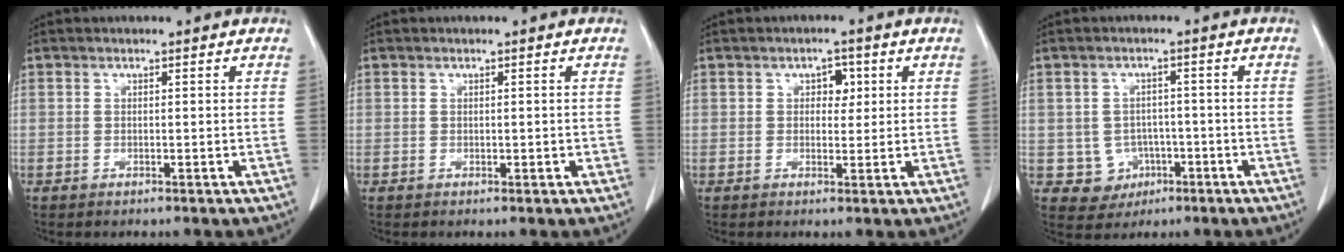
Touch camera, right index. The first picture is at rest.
{"total": 0.7, "force": [-0.1, 0.5, 0.5], "torque": [-0.006, 0.001, 0.002]}
{"total": 2.7, "force": [0.8, 1.8, 1.8], "torque": [-0.020, 0.007, 0.010]}
{"total": 5.0, "force": [-1.4, 4.8, 0.8], "torque": [-0.012, 0.007, -0.009]}